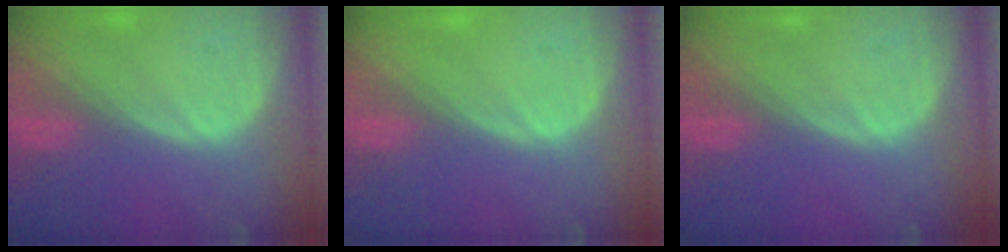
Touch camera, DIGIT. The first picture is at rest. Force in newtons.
{"total": 0.5, "press": 0.1, "slide": 0.5}
{"total": 0.0}